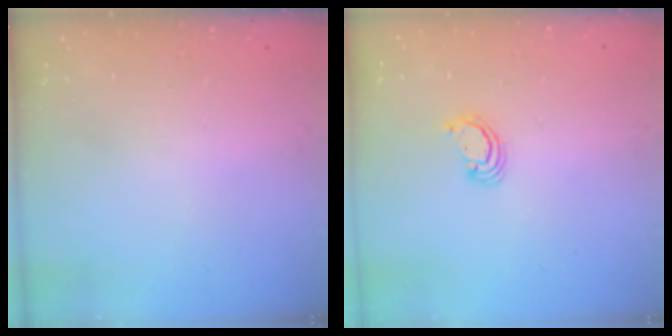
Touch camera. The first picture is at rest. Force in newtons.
{"total": 2.3, "press": 2.3, "slide": 0.2}